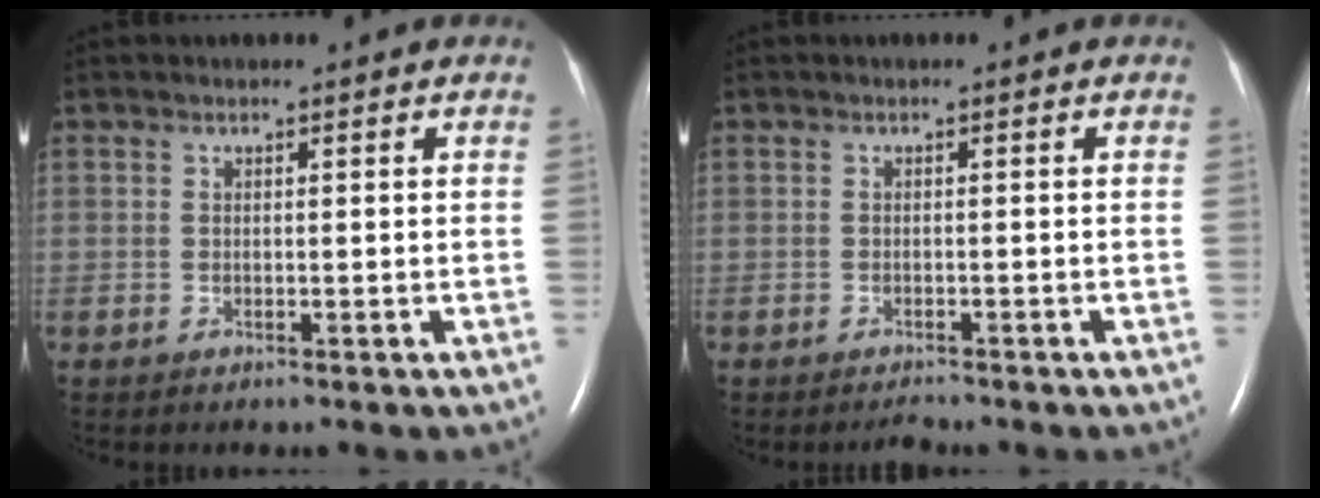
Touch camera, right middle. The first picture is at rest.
{"total": 1.0, "force": [-1.0, 0.0, 0.0], "torque": [-0.006, -0.005, -0.012]}